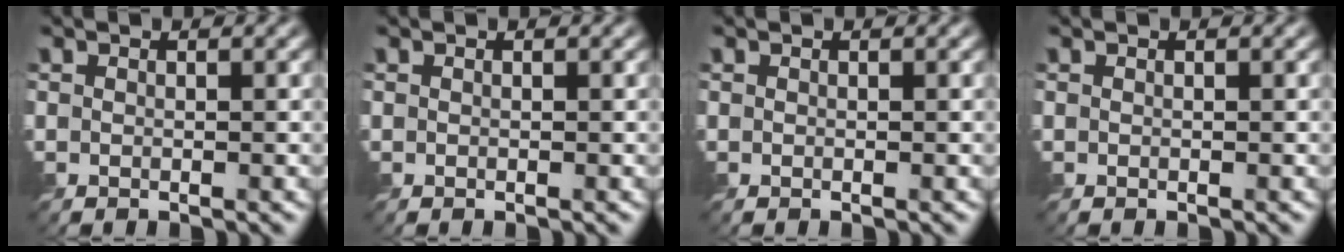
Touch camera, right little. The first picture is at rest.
{"total": 0.0}
{"total": 0.0}
{"total": 0.0}